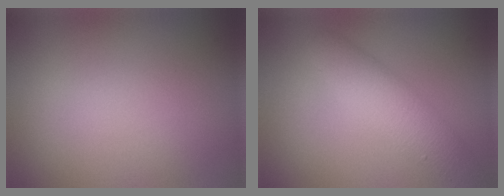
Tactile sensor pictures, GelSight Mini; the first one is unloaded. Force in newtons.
{"total": 4.3, "press": 4.3, "slide": 0.2}